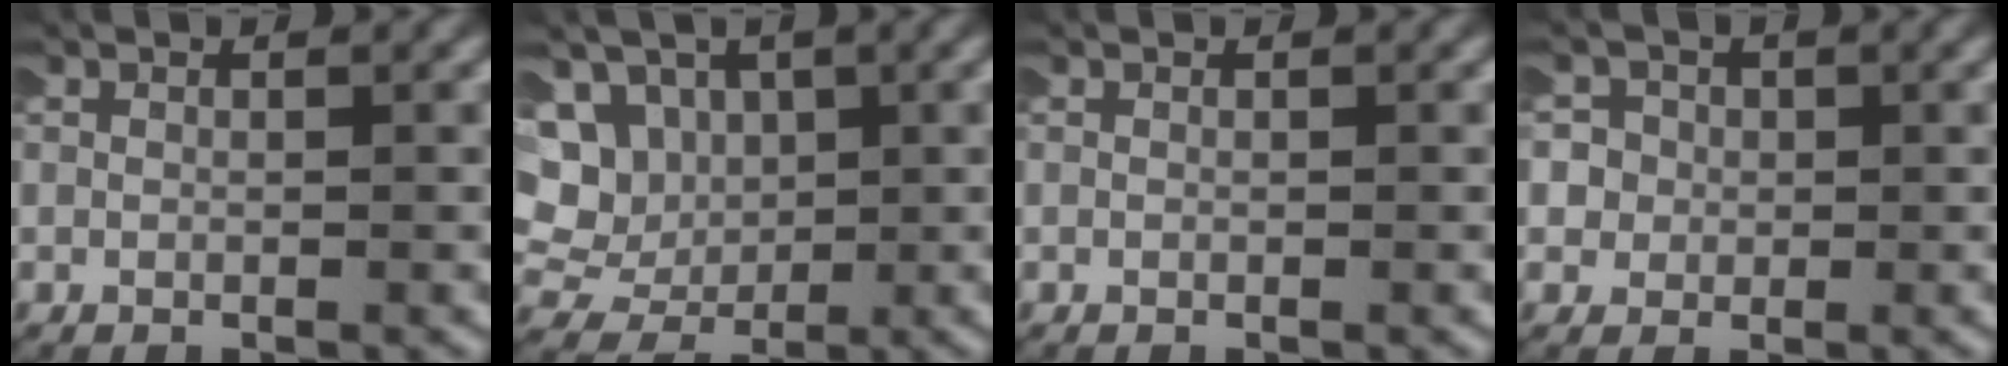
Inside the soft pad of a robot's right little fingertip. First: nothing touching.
{"total": 9.8, "force": [0.6, 8.9, 4.1], "torque": [-0.128, -0.028, 0.014]}
{"total": 0.0}
{"total": 6.1, "force": [-0.4, 5.8, 1.8], "torque": [-0.070, -0.014, -0.016]}